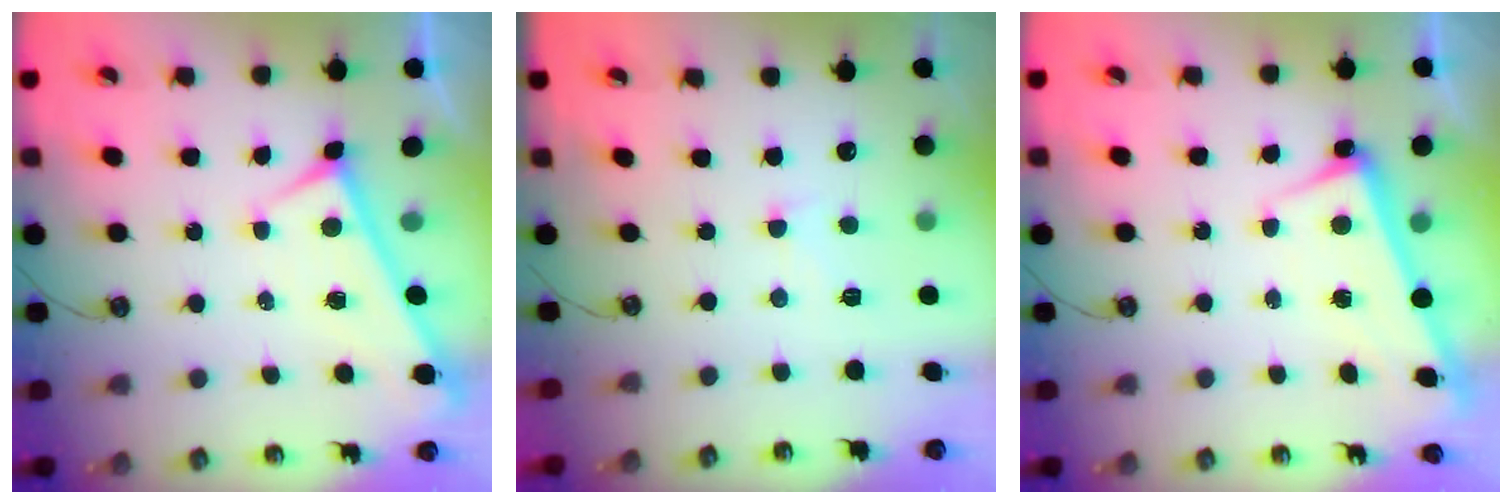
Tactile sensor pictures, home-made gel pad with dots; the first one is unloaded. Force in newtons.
{"total": 0.9, "press": 0.3, "slide": 0.8}
{"total": 2.6, "press": 2.5, "slide": 0.6}